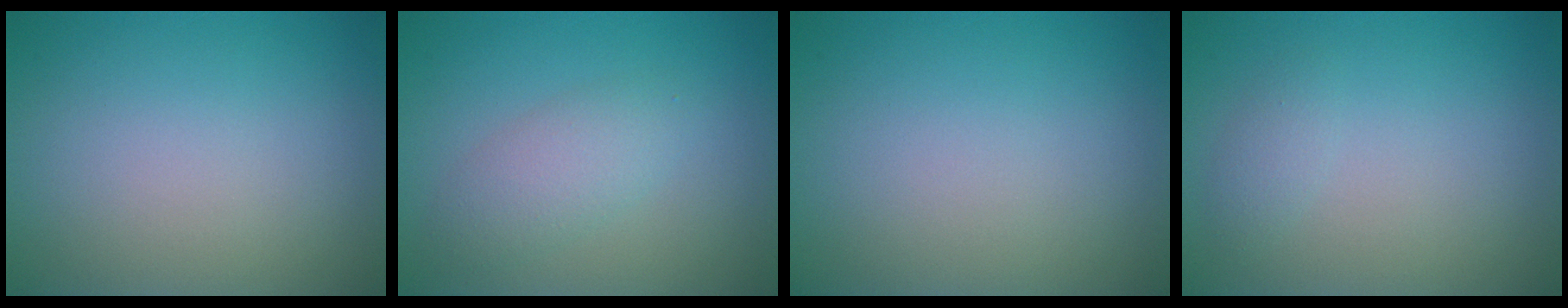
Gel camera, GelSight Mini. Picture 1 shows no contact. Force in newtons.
{"total": 2.8, "press": 2.8, "slide": 0.1}
{"total": 0.0}
{"total": 1.1, "press": 1.1, "slide": 0.1}